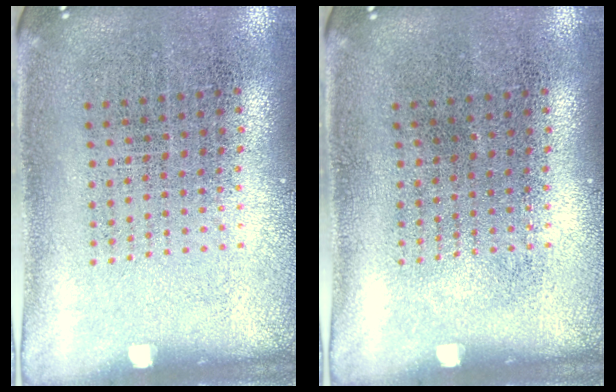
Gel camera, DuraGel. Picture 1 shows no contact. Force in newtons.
{"total": 0.0}